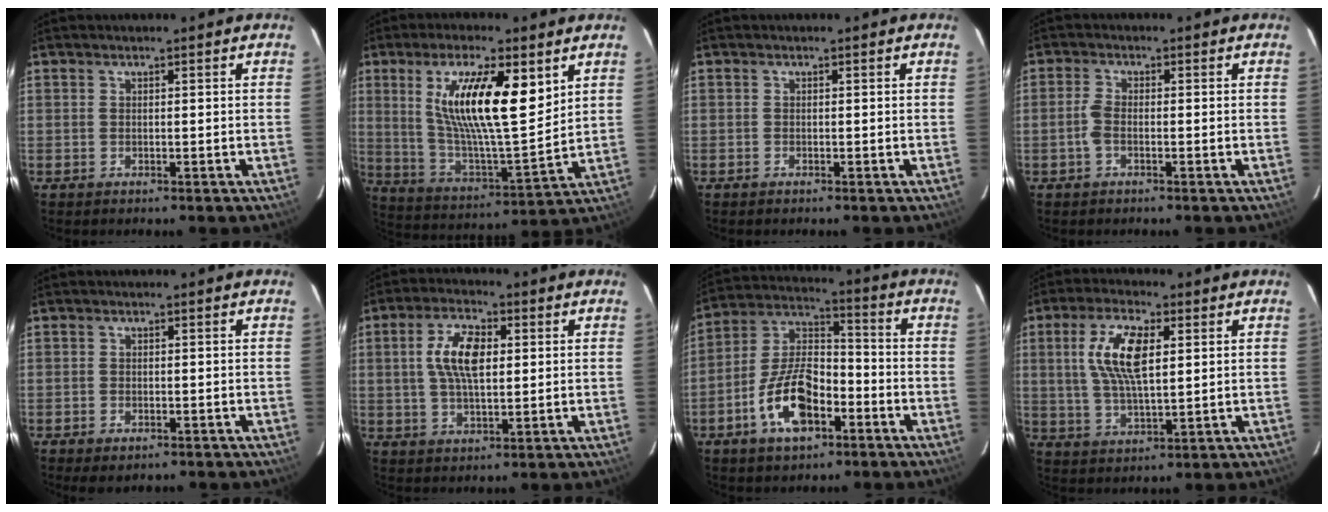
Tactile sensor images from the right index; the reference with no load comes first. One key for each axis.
{"total": 18.2, "fx": 7.1, "fy": 4.6, "fz": 16.1, "tx": -0.288, "ty": -0.002, "tz": 0.133}
{"total": 0.0}
{"total": 2.4, "fx": -0.9, "fy": 1.0, "fz": 1.9, "tx": -0.051, "ty": 0.005, "tz": -0.020}
{"total": 3.2, "fx": -2.2, "fy": 1.5, "fz": 1.7, "tx": -0.040, "ty": -0.010, "tz": -0.034}
{"total": 8.8, "fx": 1.6, "fy": 3.9, "fz": 7.7, "tx": -0.146, "ty": 0.013, "tz": 0.030}
{"total": 13.7, "fx": -6.3, "fy": 6.9, "fz": 10.0, "tx": -0.199, "ty": 0.018, "tz": -0.110}
{"total": 10.4, "fx": 2.7, "fy": 3.8, "fz": 9.4, "tx": -0.186, "ty": 0.010, "tz": 0.054}